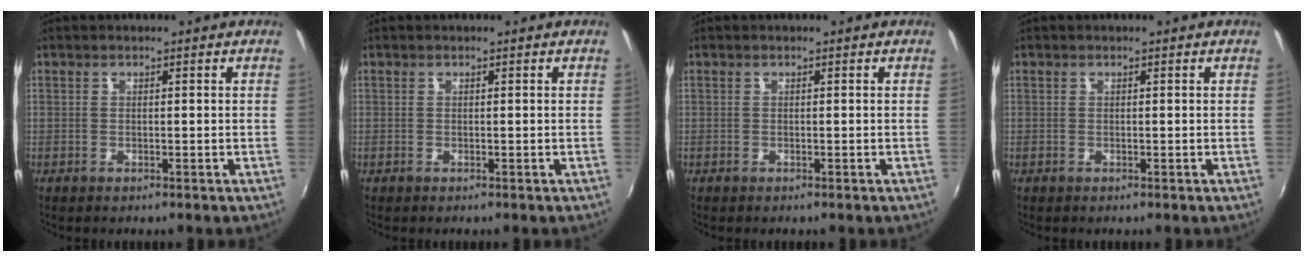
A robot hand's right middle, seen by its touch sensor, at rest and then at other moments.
{"total": 0.0}
{"total": 0.0}
{"total": 0.0}